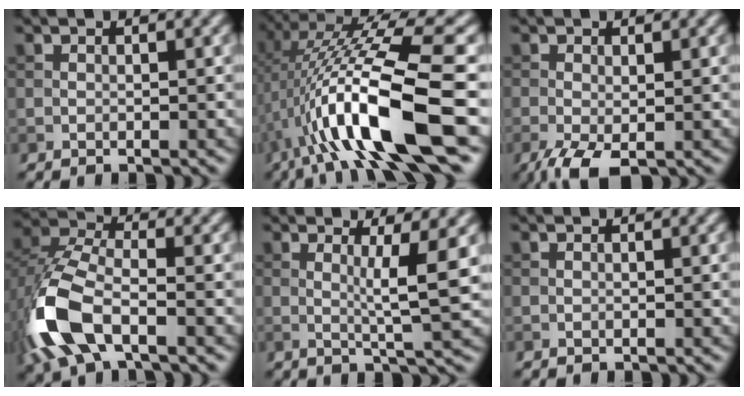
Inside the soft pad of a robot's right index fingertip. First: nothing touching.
{"total": 13.4, "force": [-2.7, 2.8, 12.8], "torque": [-0.225, 0.011, -0.041]}
{"total": 3.2, "force": [-1.4, 1.3, 2.6], "torque": [-0.060, -0.010, -0.027]}
{"total": 9.4, "force": [-3.5, 5.0, 7.1], "torque": [-0.175, -0.004, -0.082]}
{"total": 3.9, "force": [0.8, 0.4, 3.8], "torque": [-0.062, -0.005, 0.014]}
{"total": 0.0}